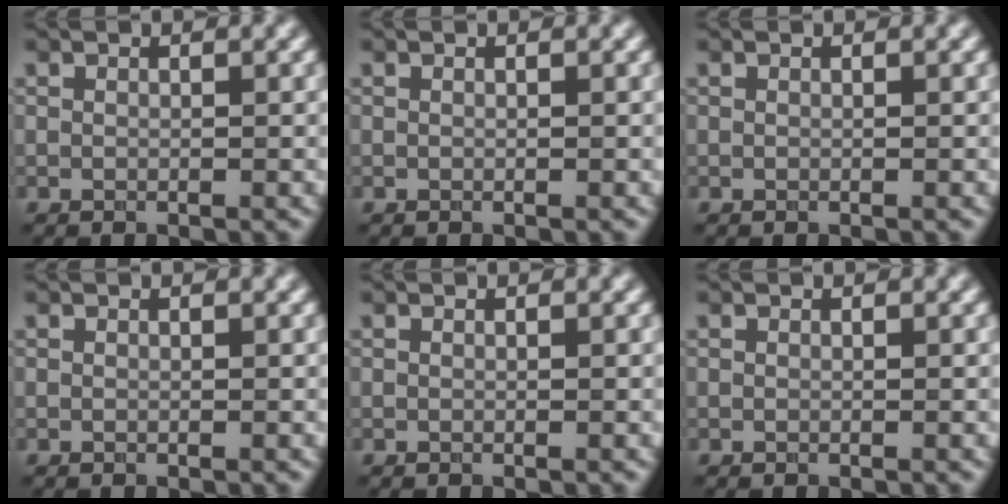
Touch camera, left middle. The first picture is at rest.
{"total": 0.0}
{"total": 0.0}
{"total": 0.0}
{"total": 0.0}
{"total": 0.0}